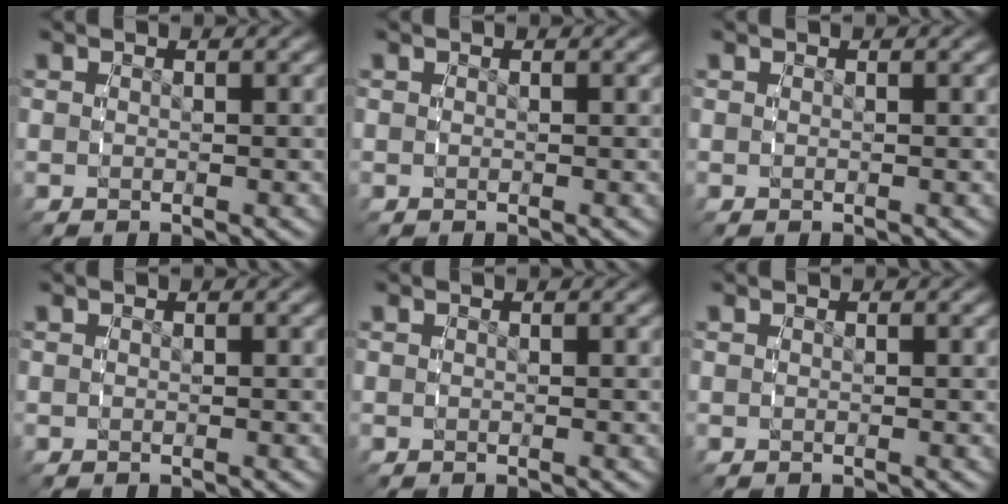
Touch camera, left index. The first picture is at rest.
{"total": 0.0}
{"total": 0.0}
{"total": 0.0}
{"total": 0.0}
{"total": 0.0}